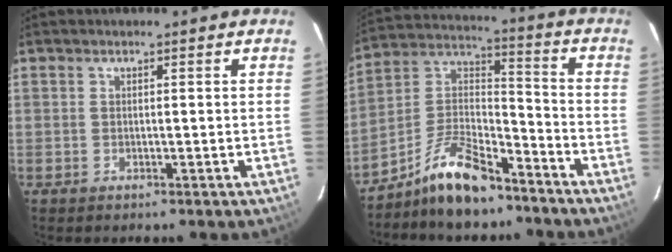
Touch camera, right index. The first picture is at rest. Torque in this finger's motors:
{"motor_torque": [0.30, -0.48, 0.32, 0.05]}